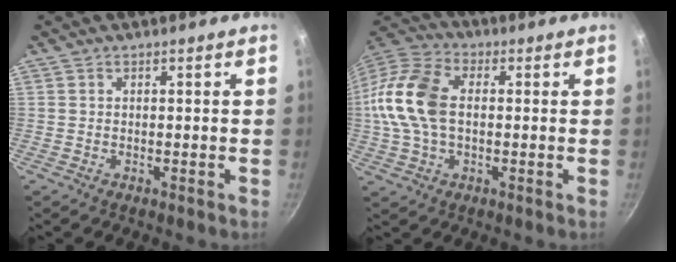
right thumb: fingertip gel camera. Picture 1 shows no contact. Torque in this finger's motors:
{"motor_torque": [2.50, 2.51, 0.87, -0.81, 0.20]}